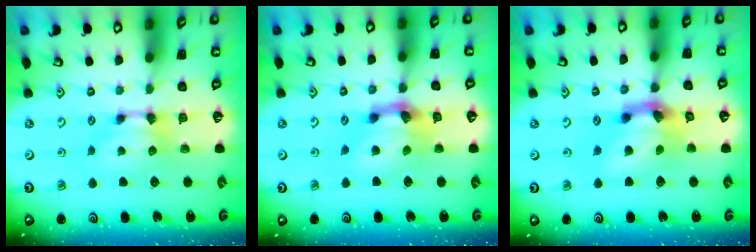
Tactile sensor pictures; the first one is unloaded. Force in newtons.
{"total": 4.2, "press": 3.8, "slide": 1.8}
{"total": 7.1, "press": 6.8, "slide": 2.0}